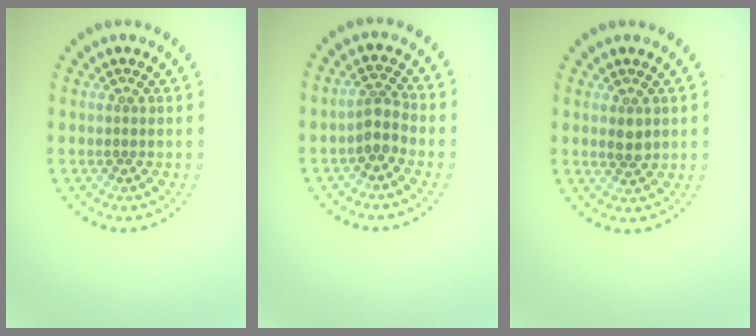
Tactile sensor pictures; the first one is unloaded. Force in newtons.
{"total": 2.1, "press": 1.7, "slide": 1.1}
{"total": 1.6, "press": 1.6, "slide": 0.2}